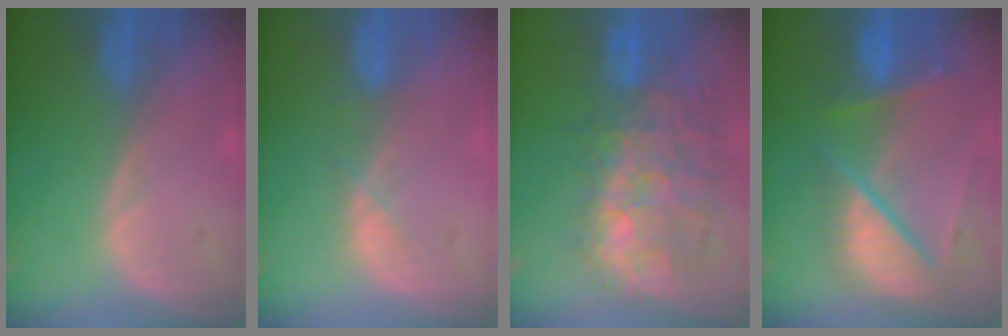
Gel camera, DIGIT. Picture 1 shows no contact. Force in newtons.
{"total": 1.9, "press": 1.7, "slide": 0.9}
{"total": 11.0, "press": 10.3, "slide": 3.9}
{"total": 9.7, "press": 8.3, "slide": 5.0}